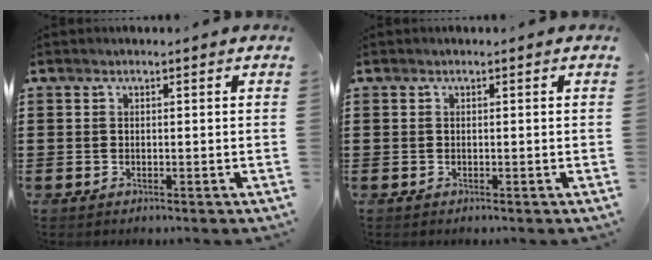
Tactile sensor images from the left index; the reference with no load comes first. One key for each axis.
{"total": 0.0}